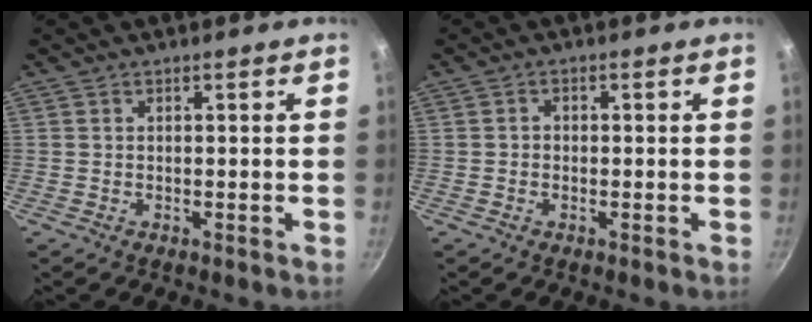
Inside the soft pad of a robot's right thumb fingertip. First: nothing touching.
{"total": 1.1, "force": [-0.3, 1.0, 0.5], "torque": [-0.008, 0.005, -0.007]}